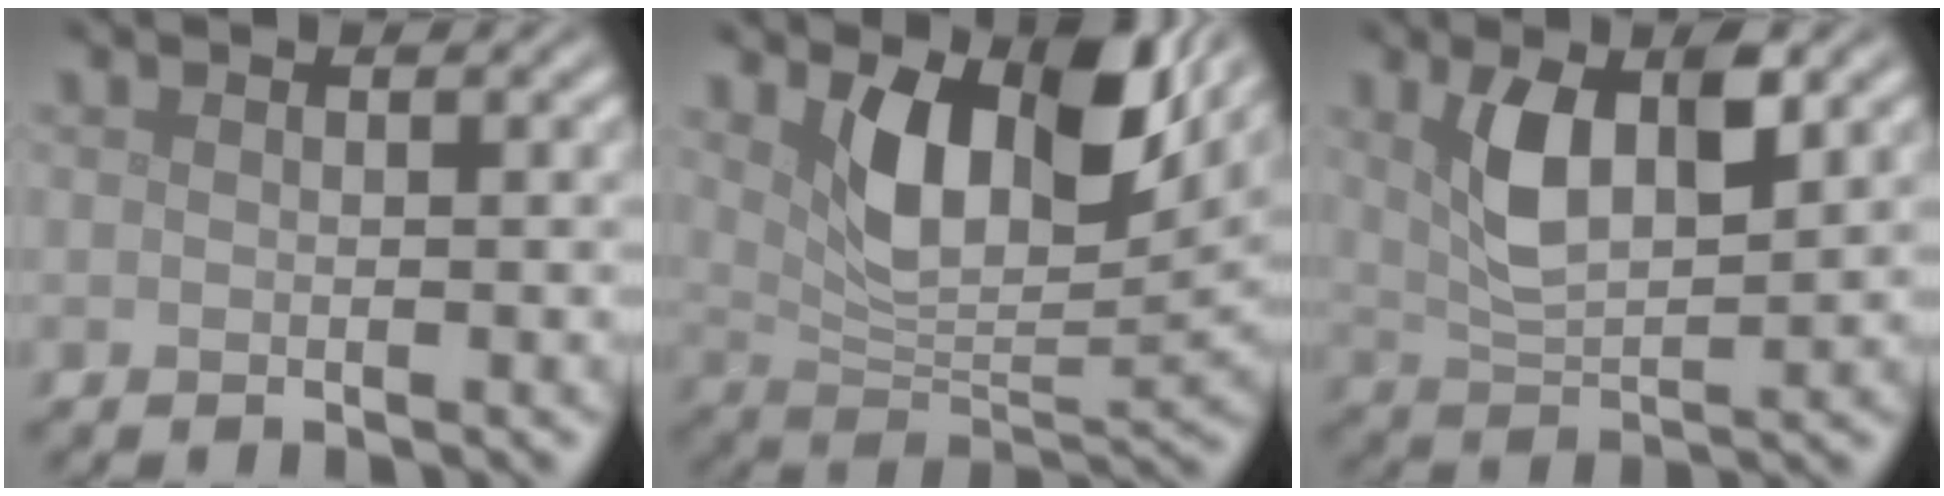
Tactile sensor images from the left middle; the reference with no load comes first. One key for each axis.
{"total": 8.9, "fx": 3.8, "fy": 4.2, "fz": 6.8, "tx": -0.116, "ty": -0.012, "tz": 0.062}
{"total": 5.5, "fx": 2.0, "fy": 2.2, "fz": 4.6, "tx": -0.095, "ty": 0.002, "tz": 0.038}